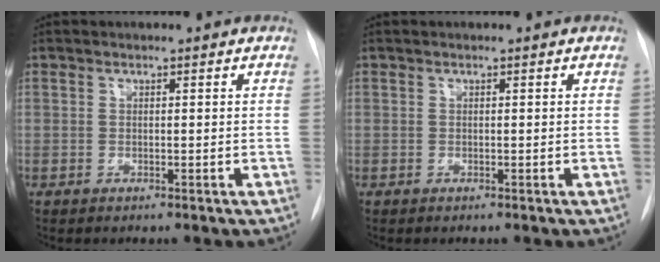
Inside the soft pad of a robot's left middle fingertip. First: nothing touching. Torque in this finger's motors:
{"motor_torque": [0.09, -0.07, 0.02, 0.01]}